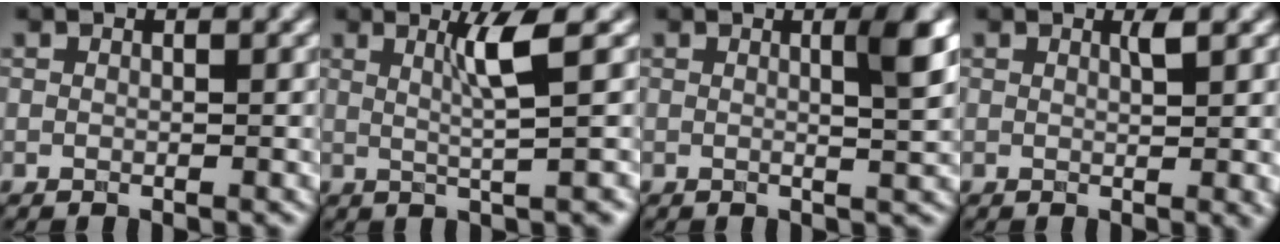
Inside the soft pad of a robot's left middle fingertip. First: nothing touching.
{"total": 3.7, "force": [1.0, 0.3, 3.6], "torque": [-0.062, -0.001, 0.018]}
{"total": 3.0, "force": [0.6, 0.6, 2.9], "torque": [-0.036, 0.000, 0.003]}
{"total": 1.7, "force": [0.5, 0.3, 1.6], "torque": [-0.021, -0.003, 0.005]}